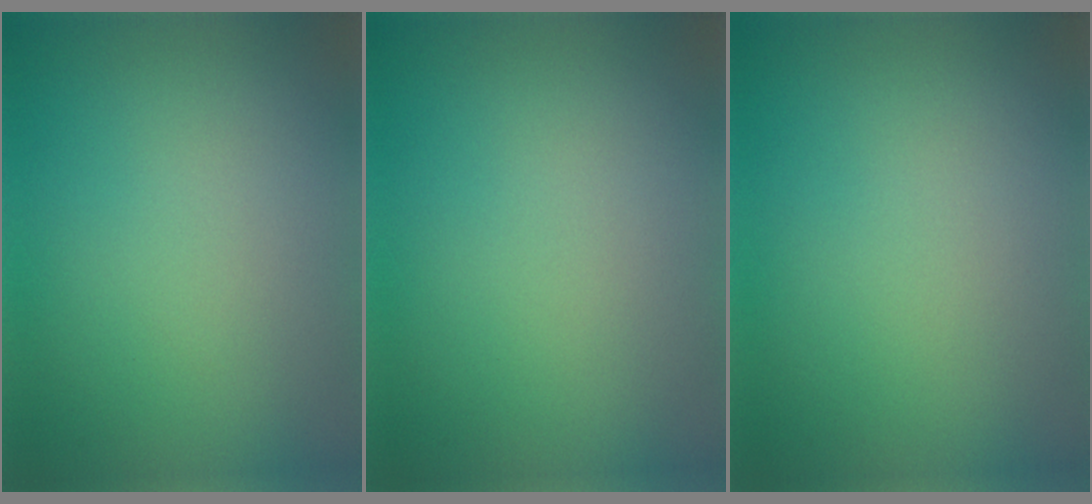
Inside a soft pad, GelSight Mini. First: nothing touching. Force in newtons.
{"total": 0.0}
{"total": 0.0}